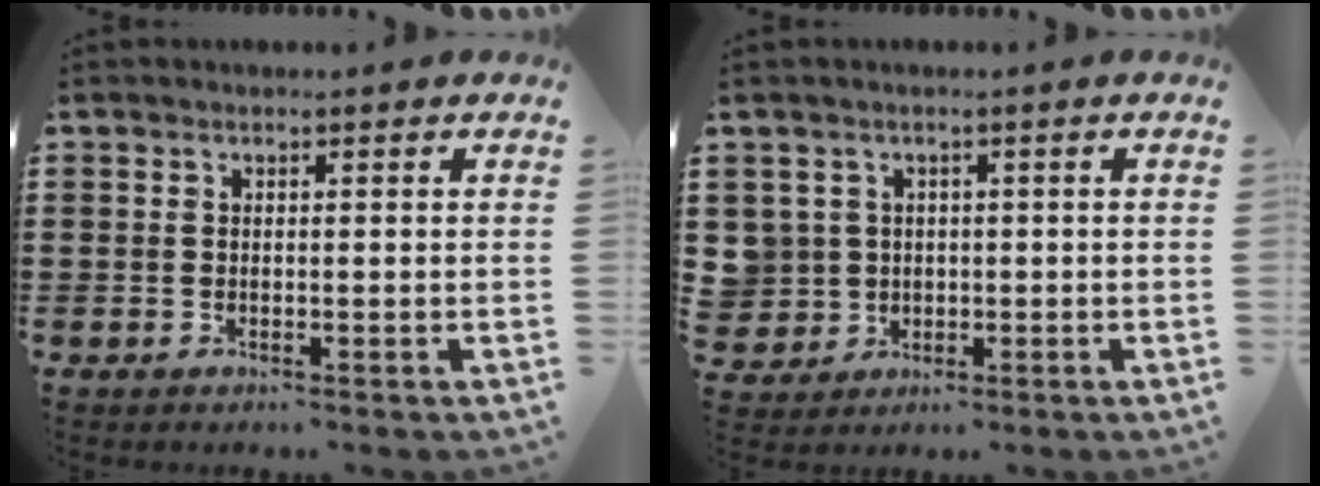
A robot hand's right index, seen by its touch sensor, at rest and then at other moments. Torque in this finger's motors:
{"motor_torque": [1.13, 1.00, 0.20, 0.01]}